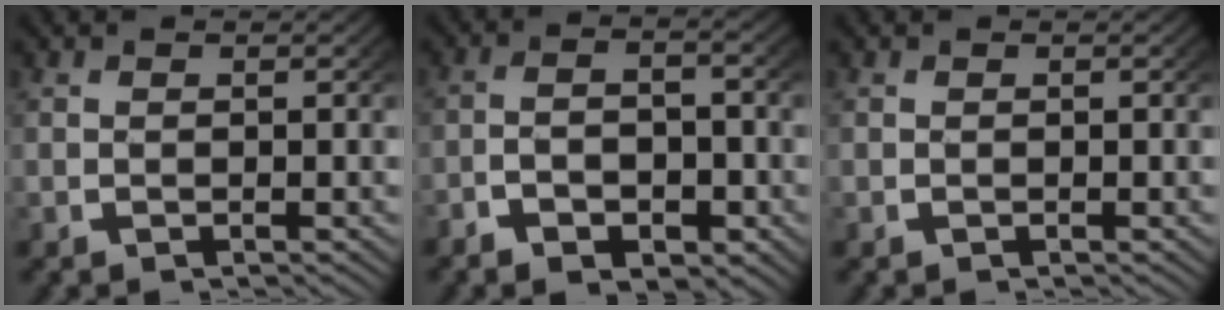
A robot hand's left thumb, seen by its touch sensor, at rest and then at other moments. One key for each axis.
{"total": 3.9, "fx": -1.7, "fy": 2.3, "fz": 2.6, "tx": -0.047, "ty": -0.012, "tz": -0.031}
{"total": 0.0}